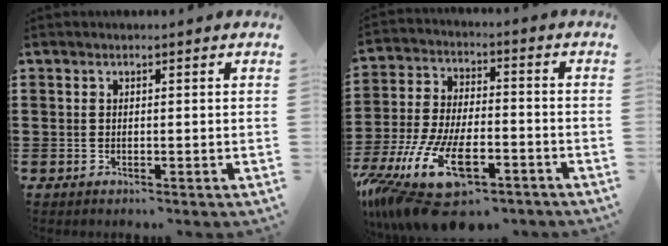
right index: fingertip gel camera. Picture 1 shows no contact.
{"total": 14.9, "force": [-9.0, 5.7, 10.4], "torque": [-0.215, 0.020, -0.160]}